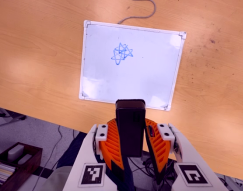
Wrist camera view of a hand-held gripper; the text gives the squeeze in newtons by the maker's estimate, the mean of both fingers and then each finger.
{"total": 9.9, "left": 8.4, "right": 11.4}